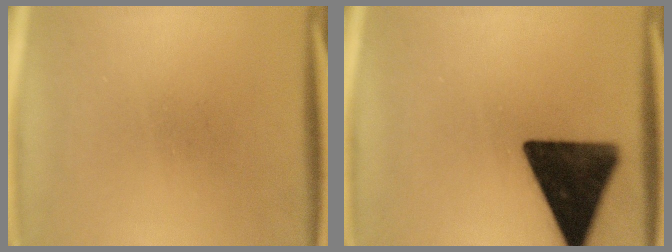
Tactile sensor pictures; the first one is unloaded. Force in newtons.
{"total": 16.5}